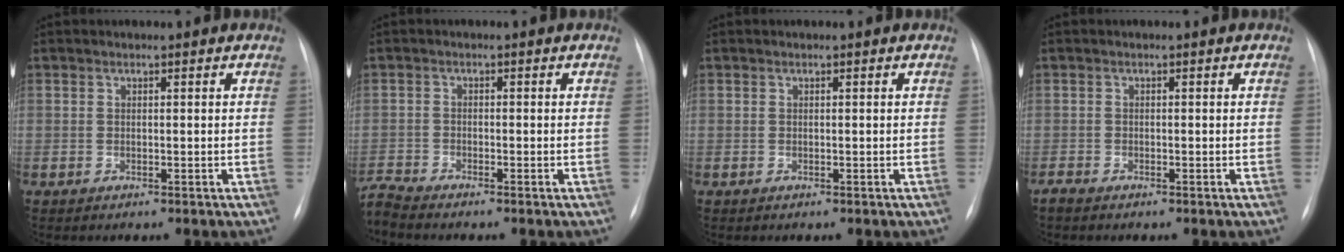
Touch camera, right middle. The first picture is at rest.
{"total": 3.2, "force": [-3.1, -0.8, 0.3], "torque": [-0.017, -0.018, -0.062]}
{"total": 0.0}
{"total": 1.0, "force": [-0.9, 0.2, 0.4], "torque": [-0.015, -0.004, -0.018]}